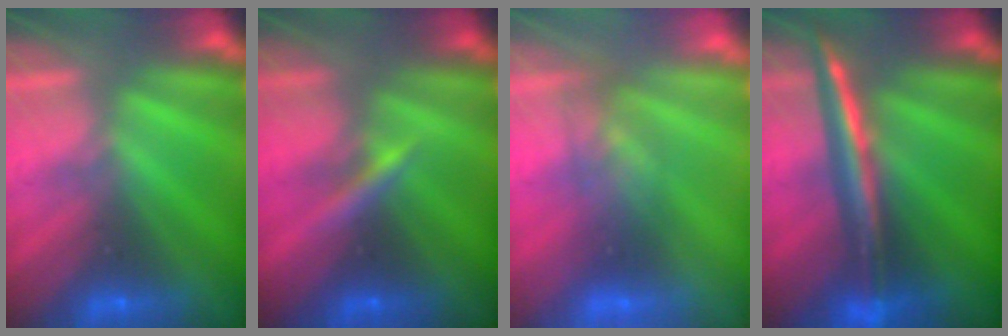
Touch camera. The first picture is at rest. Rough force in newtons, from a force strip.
{"total": 2.9}
{"total": 2.8}
{"total": 2.9}